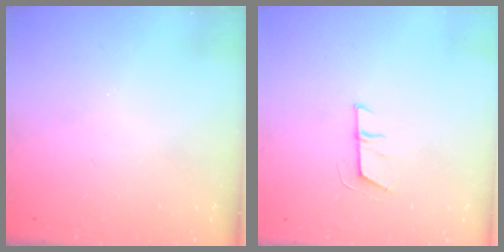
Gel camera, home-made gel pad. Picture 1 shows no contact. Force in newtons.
{"total": 5.7, "press": 5.6, "slide": 1.0}